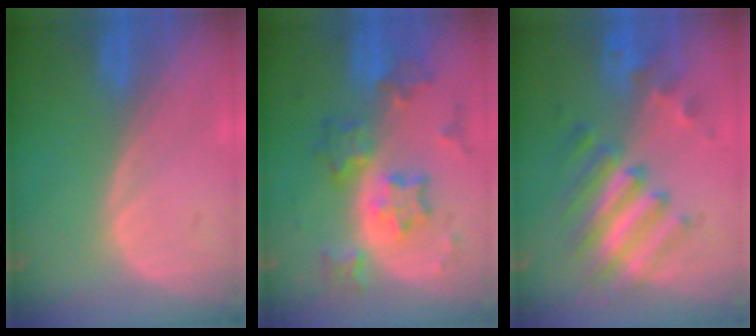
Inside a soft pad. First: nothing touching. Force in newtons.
{"total": 8.0, "press": 8.0, "slide": 0.5}
{"total": 7.5, "press": 7.4, "slide": 0.9}